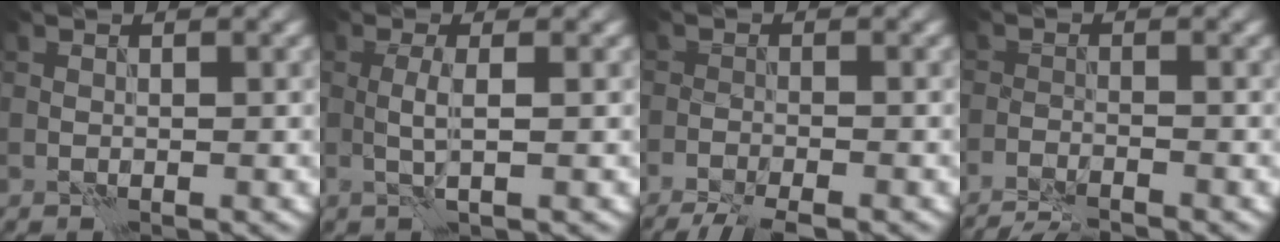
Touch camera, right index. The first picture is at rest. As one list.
[{"total": 1.9, "force": [0.0, 0.3, 1.9], "torque": [-0.040, 0.001, -0.001]}, {"total": 5.5, "force": [-4.7, 1.1, 2.5], "torque": [-0.044, -0.014, -0.078]}, {"total": 4.2, "force": [-4.0, 0.6, 1.3], "torque": [-0.029, -0.008, -0.067]}]